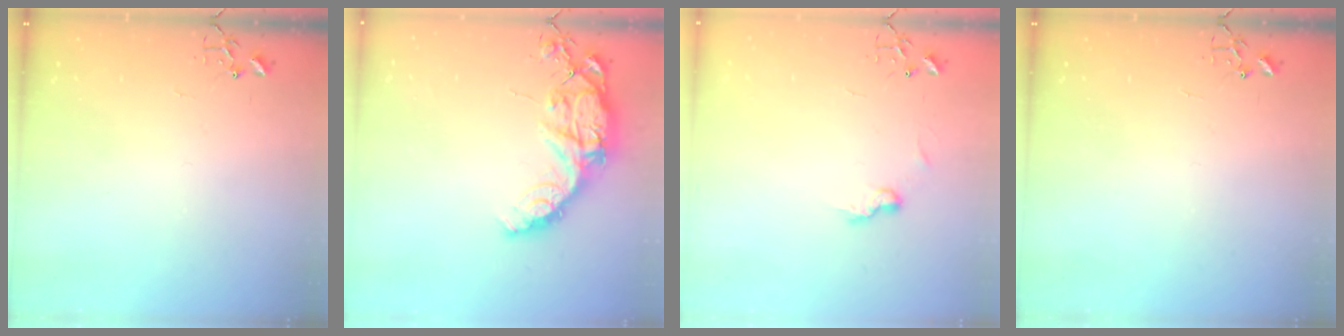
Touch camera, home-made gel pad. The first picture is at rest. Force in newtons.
{"total": 16.6, "press": 16.5, "slide": 1.3}
{"total": 6.7, "press": 6.7, "slide": 0.4}
{"total": 0.0}